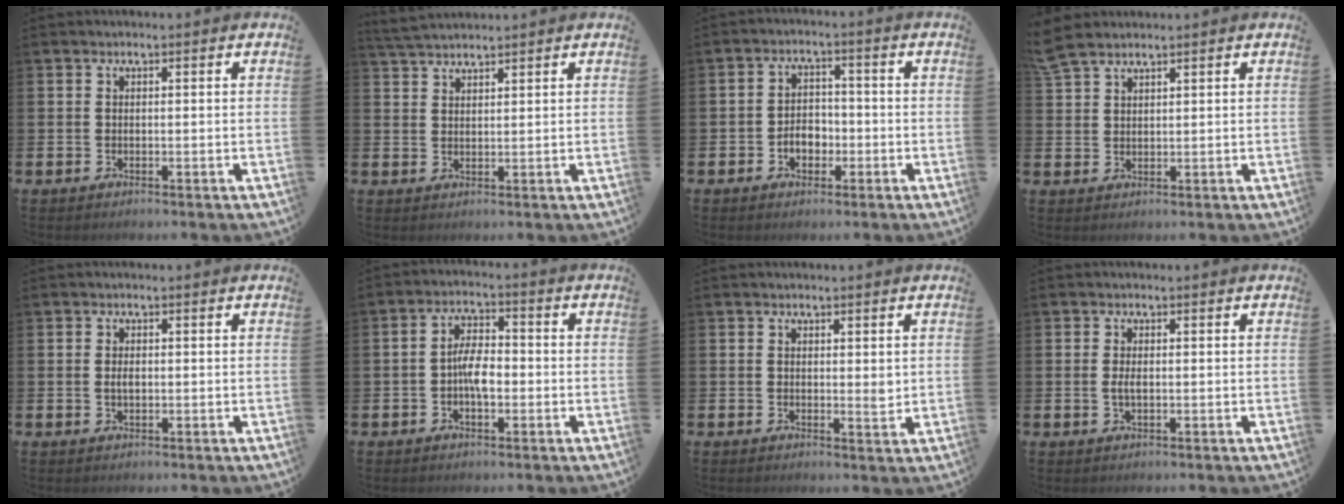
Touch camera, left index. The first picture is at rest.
{"total": 3.2, "force": [3.1, 0.4, 0.6], "torque": [-0.015, -0.011, 0.058]}
{"total": 3.5, "force": [-1.2, 2.6, 2.0], "torque": [-0.027, 0.000, -0.030]}
{"total": 3.6, "force": [3.2, 1.3, 0.9], "torque": [-0.014, -0.009, 0.057]}
{"total": 1.2, "force": [0.2, 0.6, 1.0], "torque": [-0.015, 0.002, 0.001]}
{"total": 4.2, "force": [-1.1, 2.0, 3.5], "torque": [-0.050, 0.005, -0.023]}
{"total": 1.4, "force": [0.7, 0.6, 1.0], "torque": [-0.001, -0.009, 0.007]}
{"total": 1.5, "force": [0.0, 0.6, 1.4], "torque": [-0.022, 0.000, -0.001]}